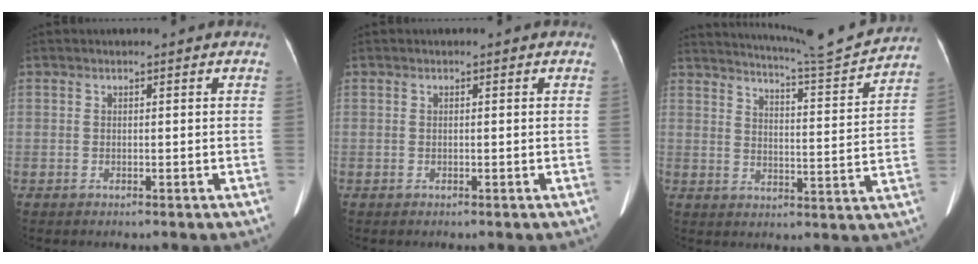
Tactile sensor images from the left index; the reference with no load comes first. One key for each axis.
{"total": 0.0}
{"total": 14.0, "fx": 13.4, "fy": -1.6, "fz": 3.7, "tx": -0.069, "ty": -0.034, "tz": 0.185}